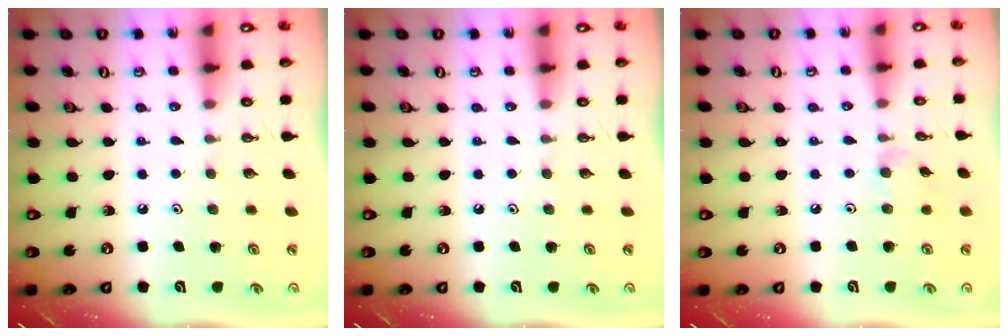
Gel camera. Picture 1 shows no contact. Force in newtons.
{"total": 0.0}
{"total": 3.7, "press": 3.6, "slide": 0.6}